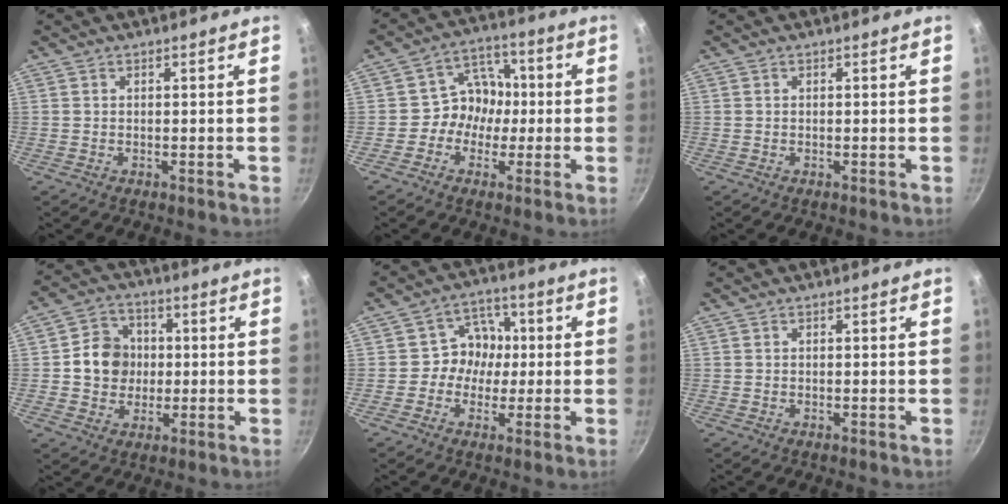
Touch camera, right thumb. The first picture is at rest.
{"total": 8.1, "force": [-0.9, 7.1, 3.6], "torque": [-0.008, 0.026, -0.028]}
{"total": 0.0}
{"total": 9.5, "force": [0.3, 8.5, 4.3], "torque": [-0.036, 0.011, -0.004]}
{"total": 7.3, "force": [-0.2, 6.7, 3.0], "torque": [0.004, 0.016, -0.017]}
{"total": 0.0}